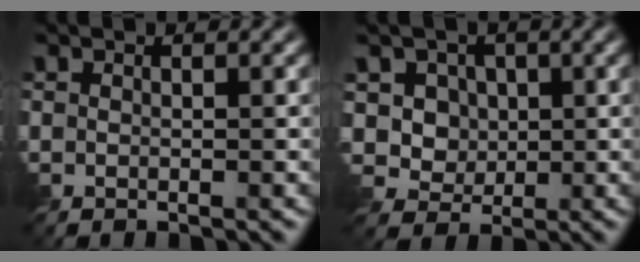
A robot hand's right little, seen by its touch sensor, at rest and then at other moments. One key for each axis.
{"total": 4.8, "fx": 1.2, "fy": 4.2, "fz": 2.0, "tx": -0.051, "ty": -0.002, "tz": 0.021}